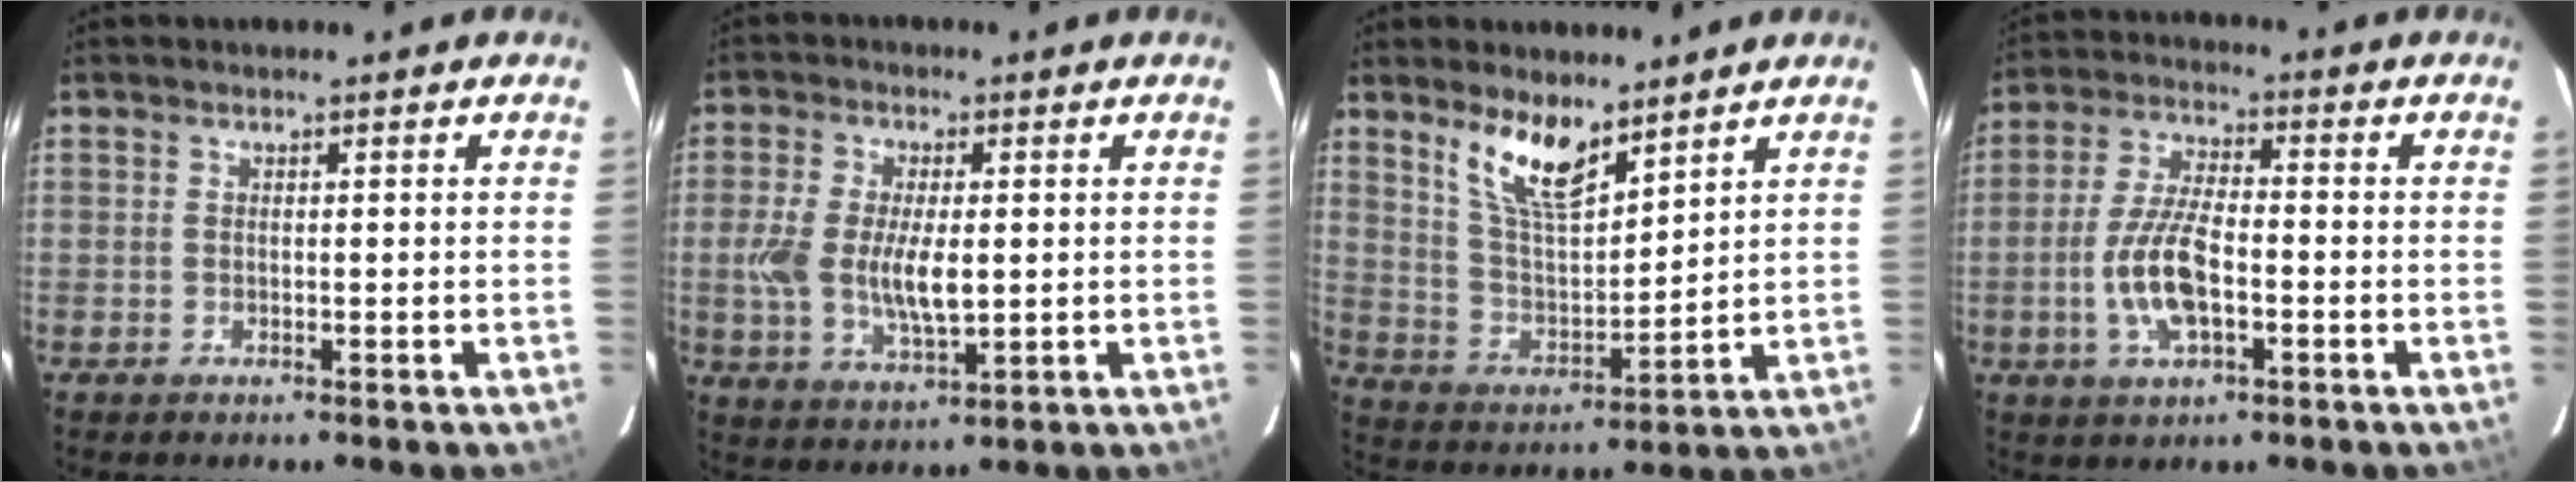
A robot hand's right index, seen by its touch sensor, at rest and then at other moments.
{"total": 9.6, "force": [-0.5, 4.3, 8.6], "torque": [-0.180, -0.008, -0.009]}
{"total": 10.5, "force": [7.5, 3.3, 6.7], "torque": [-0.125, -0.002, 0.152]}
{"total": 10.1, "force": [-2.8, 3.9, 8.9], "torque": [-0.186, 0.001, -0.053]}